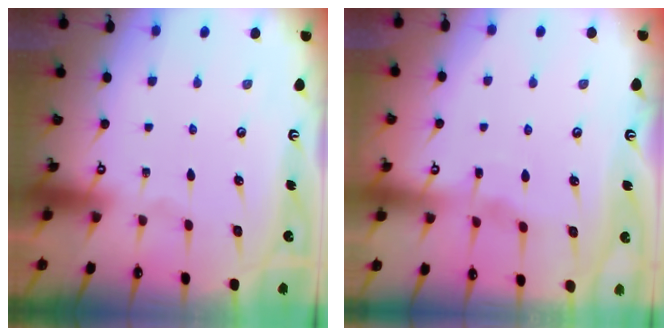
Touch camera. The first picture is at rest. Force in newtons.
{"total": 2.9, "press": 2.9, "slide": 0.3}